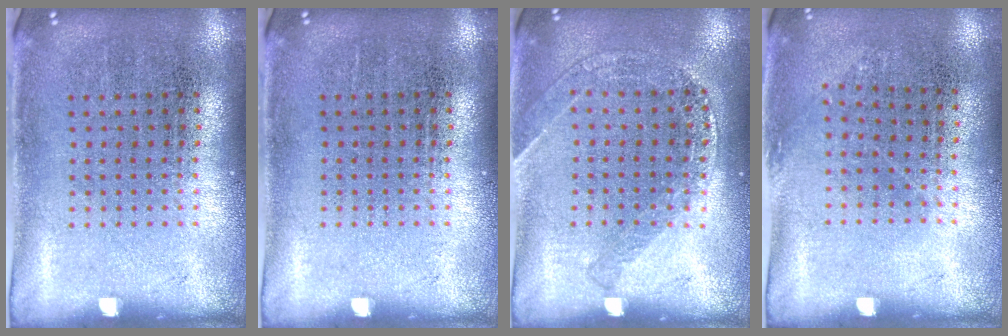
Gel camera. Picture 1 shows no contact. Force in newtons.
{"total": 0.0}
{"total": 1.3, "press": 1.3, "slide": 0.1}
{"total": 0.7, "press": 0.5, "slide": 0.4}